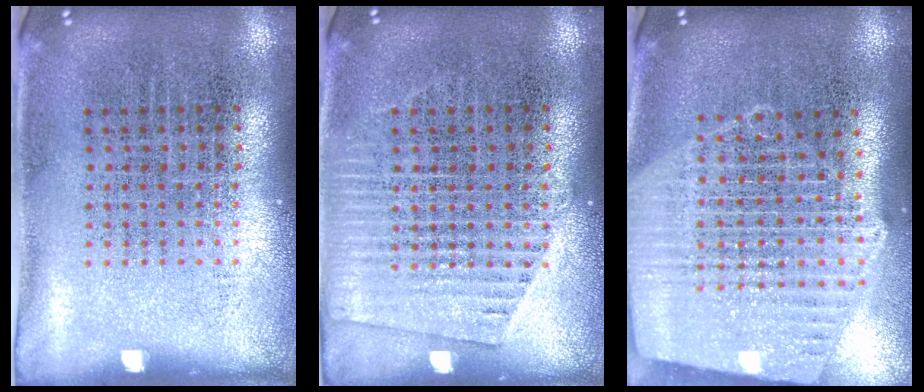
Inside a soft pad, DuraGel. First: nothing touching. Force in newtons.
{"total": 1.7, "press": 1.6, "slide": 0.3}
{"total": 2.4, "press": 2.1, "slide": 1.2}